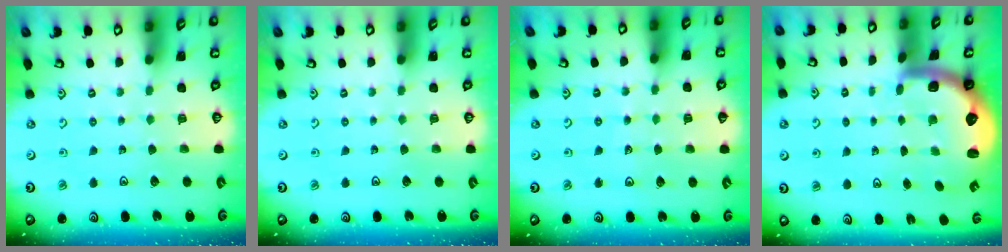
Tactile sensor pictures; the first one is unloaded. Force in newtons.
{"total": 0.0}
{"total": 3.3, "press": 2.6, "slide": 2.0}
{"total": 2.9, "press": 2.6, "slide": 1.4}